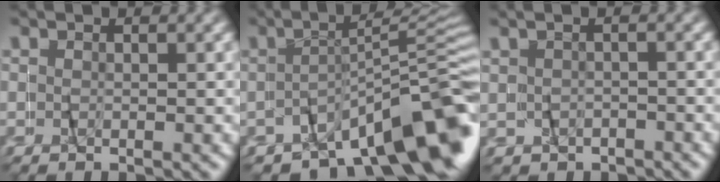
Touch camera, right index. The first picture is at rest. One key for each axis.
{"total": 12.0, "fx": -6.9, "fy": 4.3, "fz": 8.9, "tx": -0.119, "ty": -0.009, "tz": -0.094}
{"total": 2.0, "fx": 0.4, "fy": 1.9, "fz": 0.1, "tx": -0.015, "ty": 0.012, "tz": 0.006}